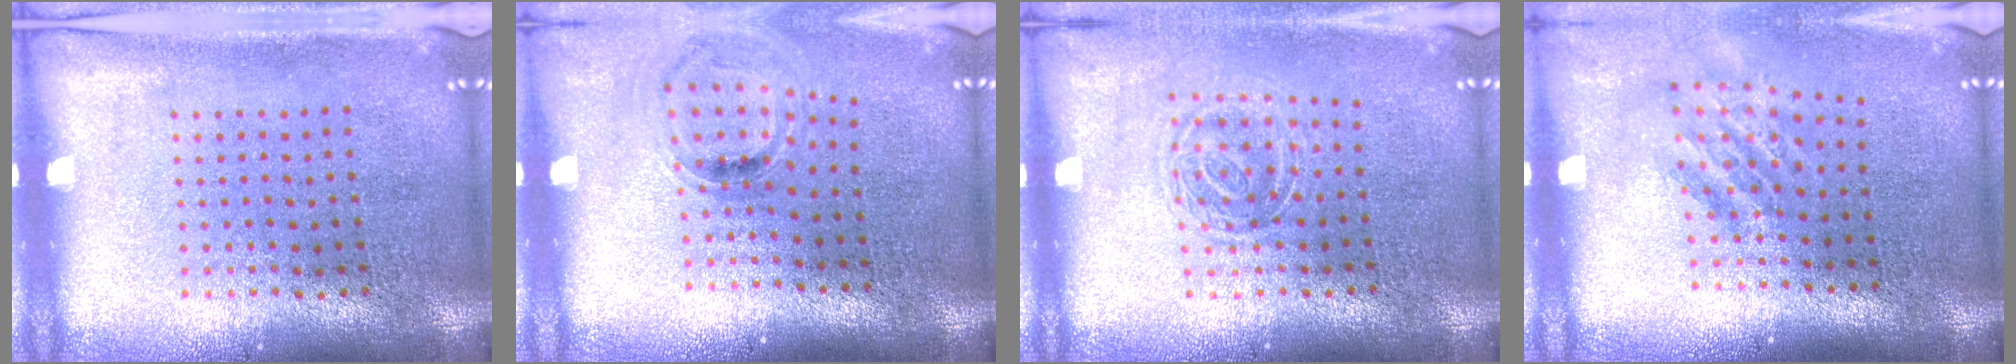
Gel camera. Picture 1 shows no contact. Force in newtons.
{"total": 1.0, "press": 0.9, "slide": 0.4}
{"total": 1.3, "press": 1.0, "slide": 0.8}
{"total": 1.7, "press": 1.2, "slide": 1.2}